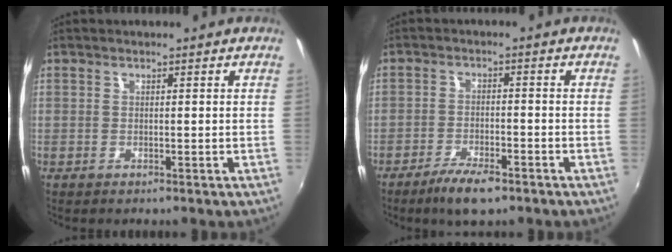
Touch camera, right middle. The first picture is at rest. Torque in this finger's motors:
{"motor_torque": [0.08, -0.07, 0.09, 0.03]}